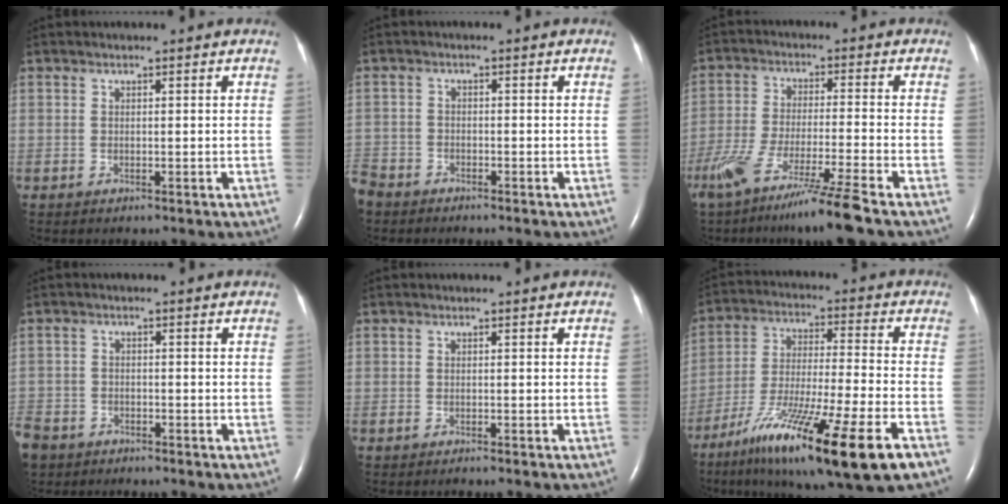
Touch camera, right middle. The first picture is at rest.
{"total": 4.3, "force": [-3.8, 2.1, 0.6], "torque": [-0.010, -0.004, -0.079]}
{"total": 13.0, "force": [-9.4, -1.3, 8.9], "torque": [-0.170, -0.049, -0.162]}
{"total": 8.7, "force": [-5.8, 6.0, 2.5], "torque": [-0.086, -0.011, -0.109]}
{"total": 0.7, "force": [-0.6, 0.0, 0.4], "torque": [-0.008, -0.002, -0.008]}
{"total": 21.1, "force": [-12.1, 0.9, 17.2], "torque": [-0.278, -0.056, -0.209]}